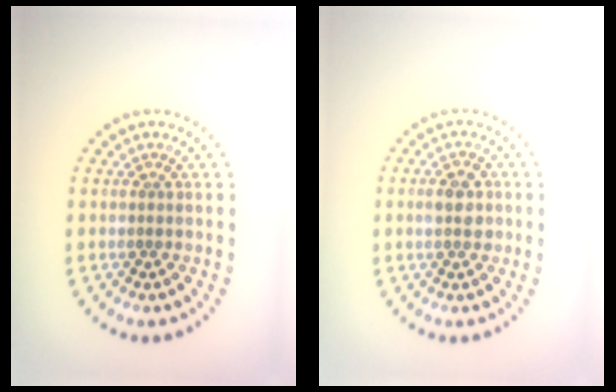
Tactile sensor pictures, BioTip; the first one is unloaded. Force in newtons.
{"total": 2.7, "press": 2.7, "slide": 0.0}